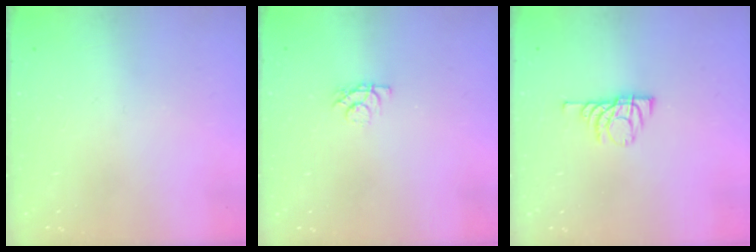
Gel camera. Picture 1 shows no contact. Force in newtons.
{"total": 4.2, "press": 4.2, "slide": 0.5}
{"total": 6.1, "press": 6.1, "slide": 0.8}